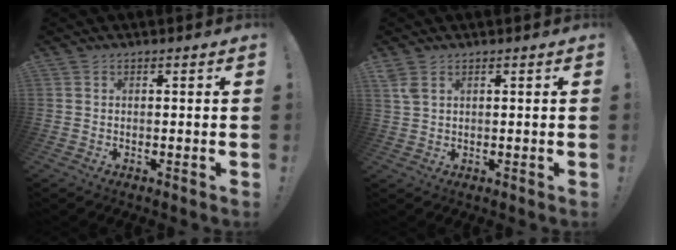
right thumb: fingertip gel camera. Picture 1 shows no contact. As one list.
[{"total": 2.8, "force": [1.5, 1.4, 1.9], "torque": [-0.036, -0.003, 0.029]}]